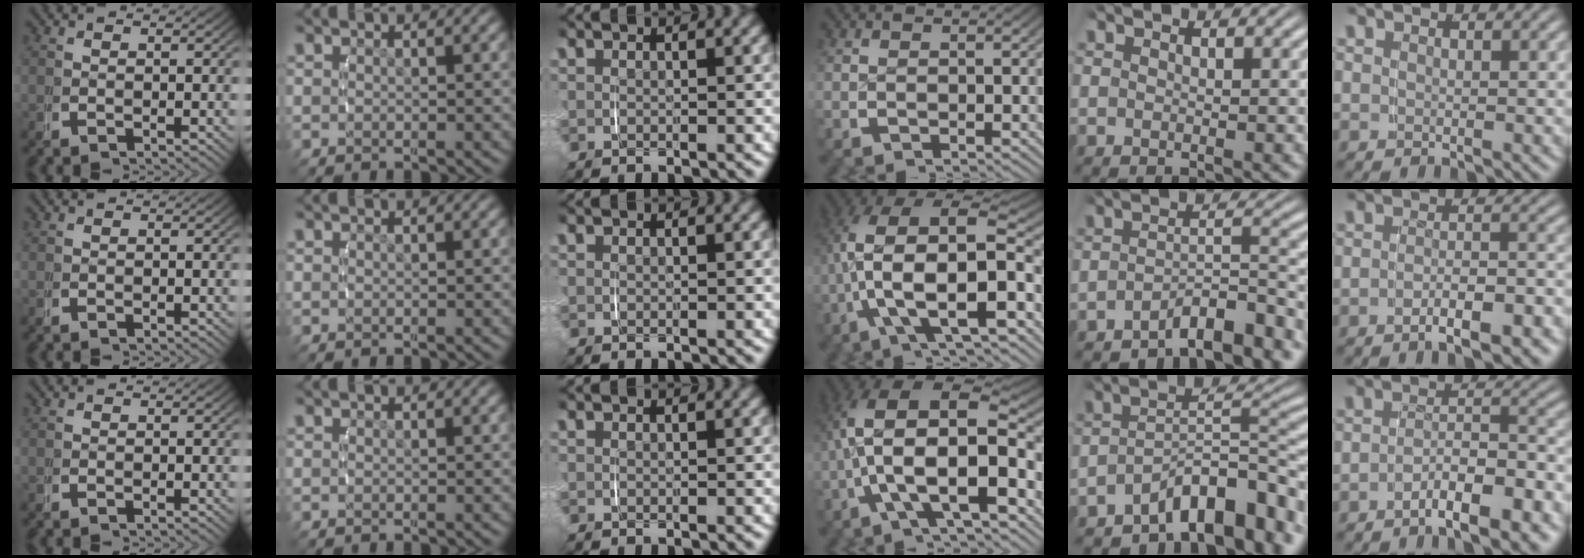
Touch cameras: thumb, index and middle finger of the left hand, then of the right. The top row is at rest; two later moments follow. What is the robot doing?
{"motion": "lift_and_place", "object": "toothpaste"}